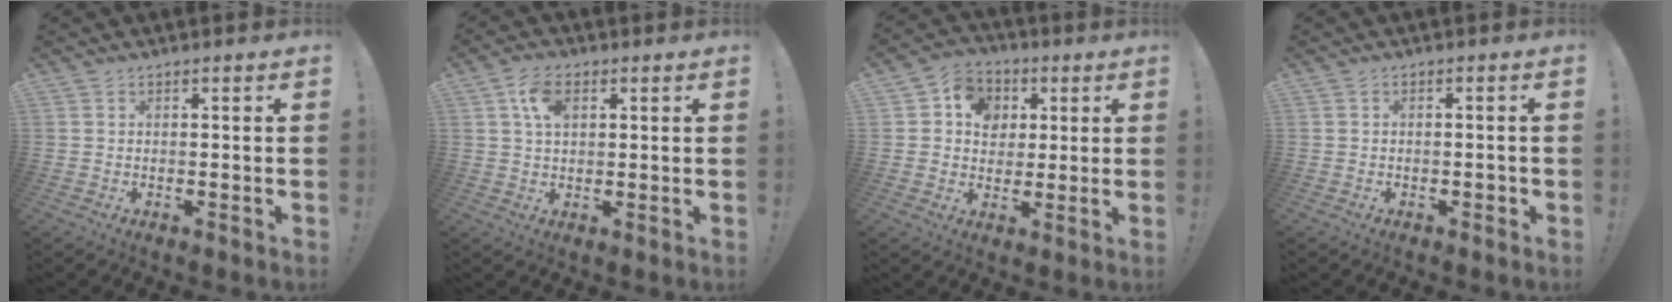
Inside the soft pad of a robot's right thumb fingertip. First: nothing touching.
{"total": 6.9, "force": [2.5, 4.2, 4.8], "torque": [-0.078, 0.000, 0.044]}
{"total": 9.5, "force": [2.2, 8.5, 3.5], "torque": [-0.052, -0.004, 0.045]}
{"total": 1.0, "force": [-0.5, 0.6, 0.7], "torque": [-0.009, 0.002, -0.008]}